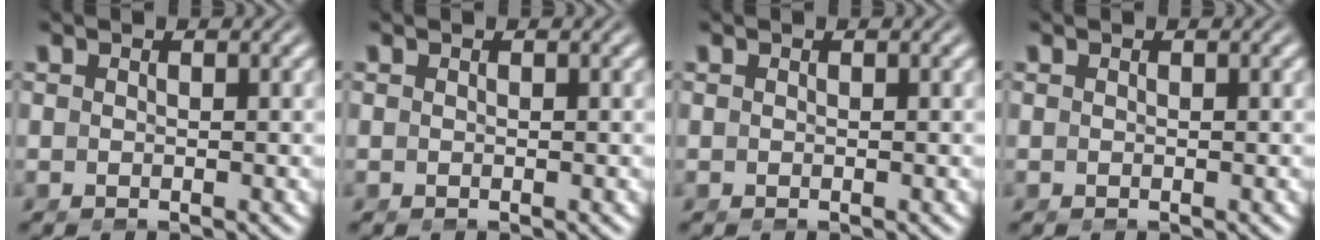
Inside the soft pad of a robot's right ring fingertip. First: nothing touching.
{"total": 0.0}
{"total": 0.0}
{"total": 0.0}